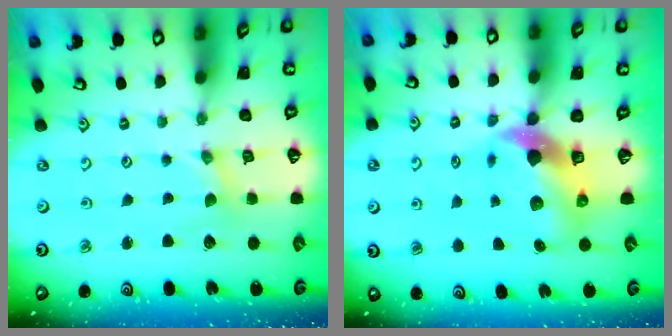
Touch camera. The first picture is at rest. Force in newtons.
{"total": 10.2, "press": 10.1, "slide": 1.7}